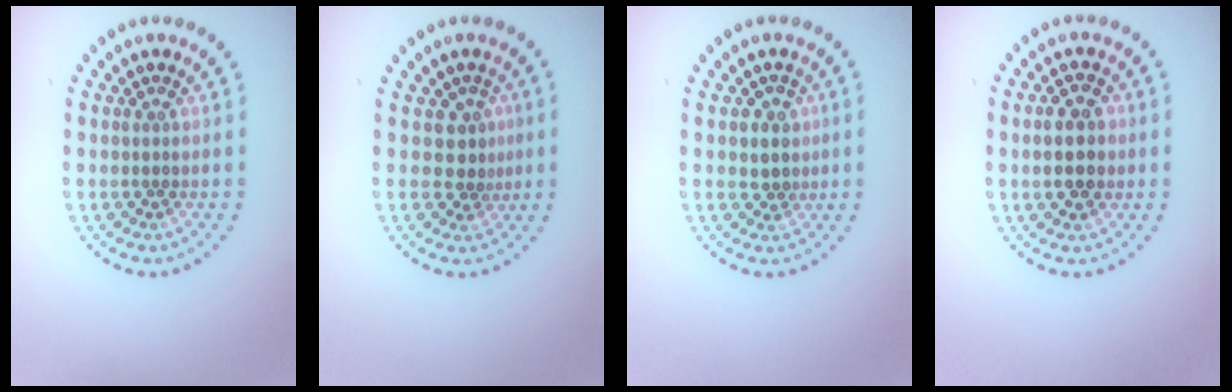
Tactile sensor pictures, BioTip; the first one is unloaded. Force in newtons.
{"total": 2.1, "press": 1.5, "slide": 1.4}
{"total": 2.2, "press": 2.0, "slide": 0.9}
{"total": 4.5, "press": 4.5, "slide": 0.1}